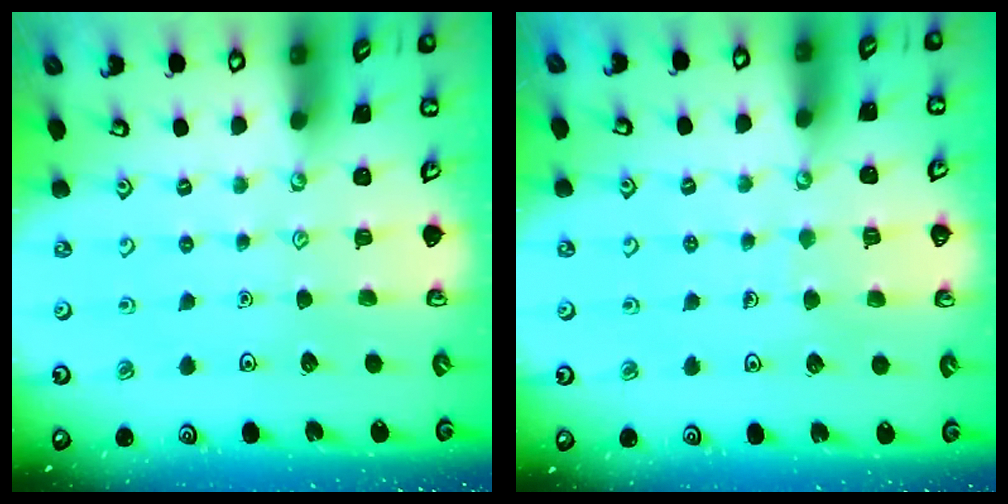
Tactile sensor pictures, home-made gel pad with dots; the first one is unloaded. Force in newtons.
{"total": 4.0, "press": 4.0, "slide": 0.3}